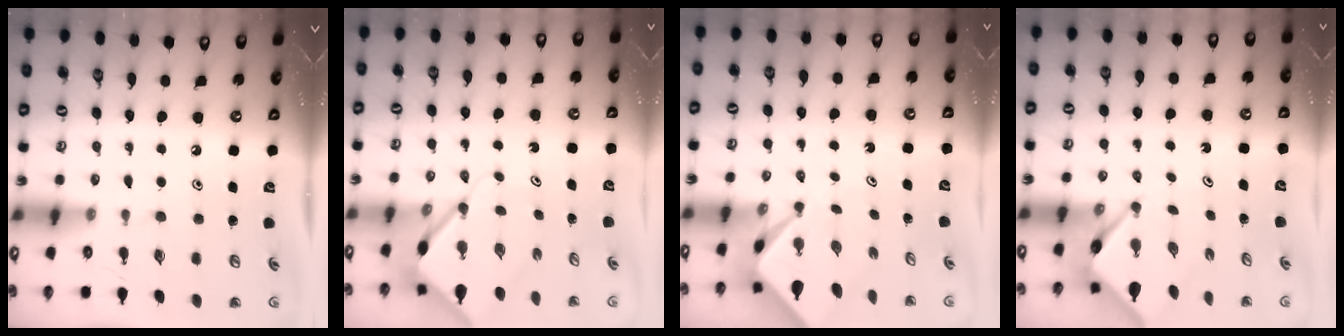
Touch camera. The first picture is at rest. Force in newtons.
{"total": 7.4, "press": 7.4, "slide": 0.7}
{"total": 2.3, "press": 2.3, "slide": 0.3}
{"total": 3.9, "press": 3.9, "slide": 0.3}